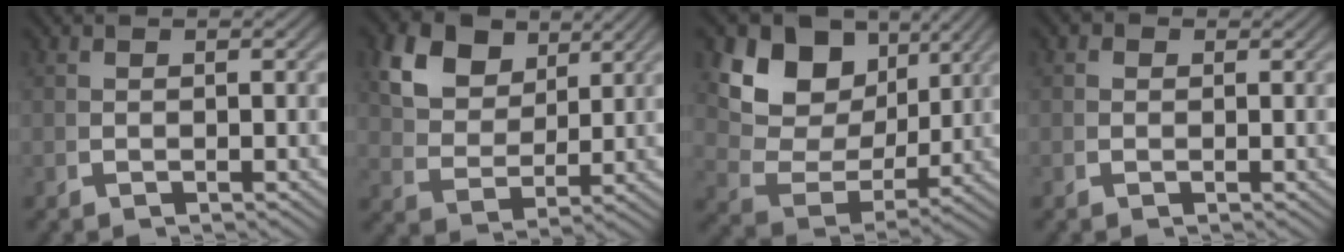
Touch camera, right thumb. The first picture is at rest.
{"total": 7.8, "force": [3.6, 5.1, 4.6], "torque": [-0.103, -0.011, 0.072]}
{"total": 11.7, "force": [2.9, 8.2, 7.8], "torque": [-0.158, -0.014, 0.052]}
{"total": 1.1, "force": [0.3, 1.0, 0.3], "torque": [-0.008, -0.006, 0.003]}